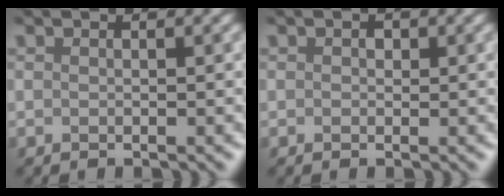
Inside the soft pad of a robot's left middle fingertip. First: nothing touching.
{"total": 0.8, "force": [0.1, -0.4, -0.7], "torque": [0.006, 0.001, 0.010]}